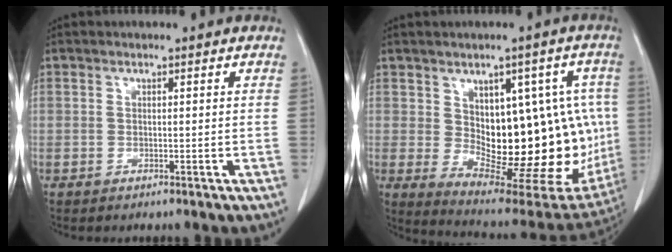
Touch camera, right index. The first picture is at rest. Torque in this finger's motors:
{"motor_torque": [1.26, 0.60, 0.71, 0.10]}